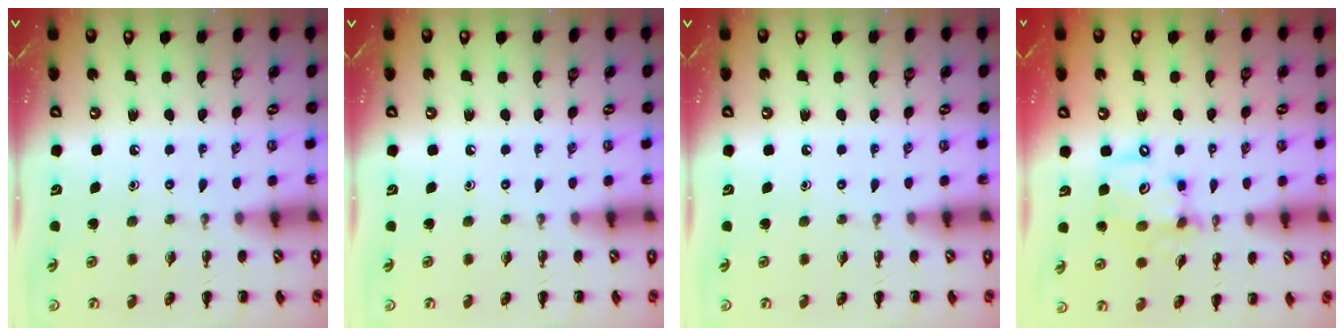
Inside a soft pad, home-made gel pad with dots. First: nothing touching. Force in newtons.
{"total": 0.0}
{"total": 0.0}
{"total": 12.6, "press": 12.3, "slide": 2.6}